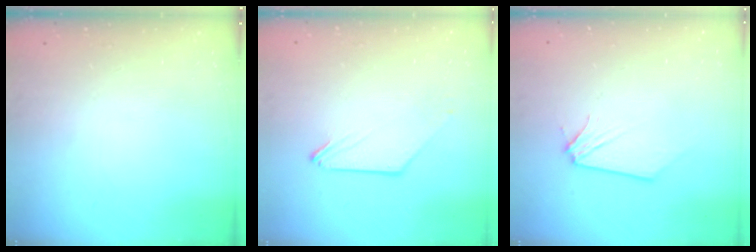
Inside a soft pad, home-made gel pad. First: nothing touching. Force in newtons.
{"total": 0.0}
{"total": 0.0}